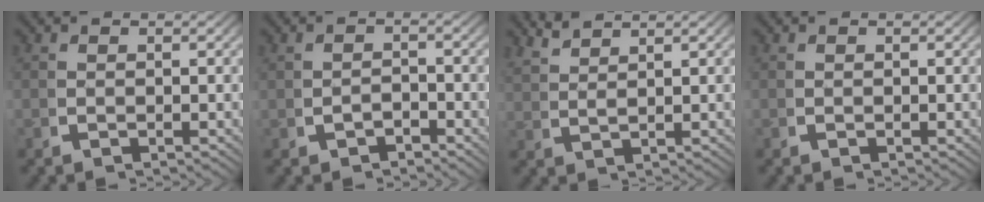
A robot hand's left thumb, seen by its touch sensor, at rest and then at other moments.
{"total": 1.5, "force": [-1.3, 0.6, 0.4], "torque": [-0.008, -0.006, -0.017]}
{"total": 2.9, "force": [2.8, -0.2, 0.4], "torque": [-0.003, 0.009, 0.059]}
{"total": 0.0}